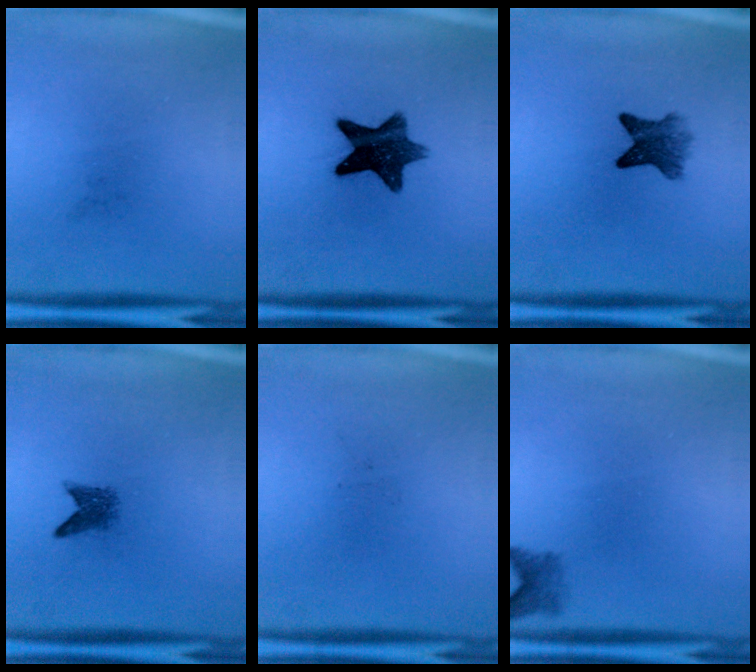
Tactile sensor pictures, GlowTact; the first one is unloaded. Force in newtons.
{"total": 11.2}
{"total": 5.2}
{"total": 2.3}
{"total": 0.0}
{"total": 2.0}